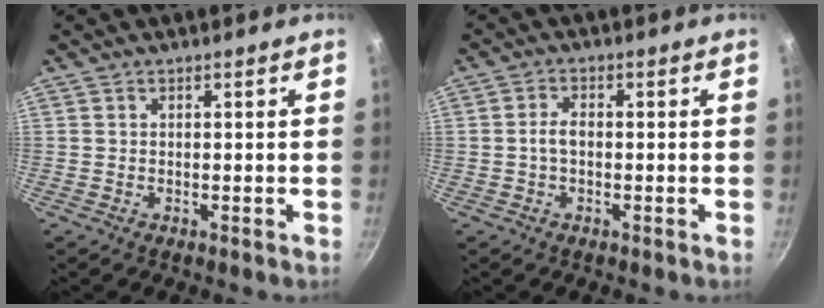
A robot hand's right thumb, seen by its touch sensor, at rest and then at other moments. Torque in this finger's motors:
{"motor_torque": [0.43, 0.53, 0.58, 0.46, 0.00]}